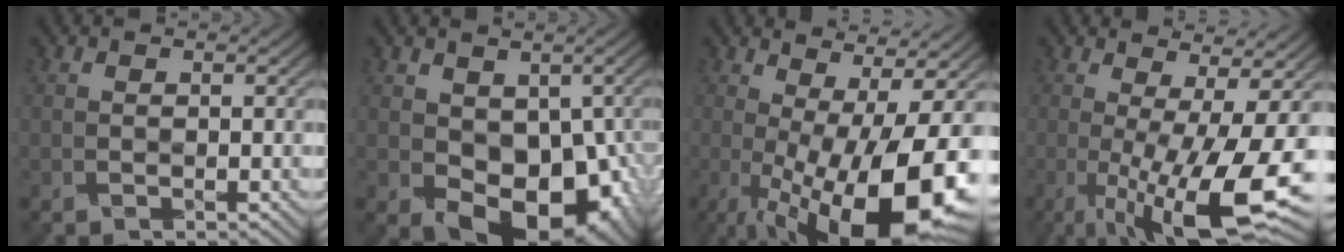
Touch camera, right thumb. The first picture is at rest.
{"total": 10.8, "force": [-2.1, 7.1, 7.9], "torque": [-0.116, -0.033, -0.029]}
{"total": 17.4, "force": [-4.0, 5.5, 16.0], "torque": [-0.217, -0.006, -0.063]}
{"total": 13.8, "force": [-2.2, 3.3, 13.2], "torque": [-0.195, 0.004, -0.030]}